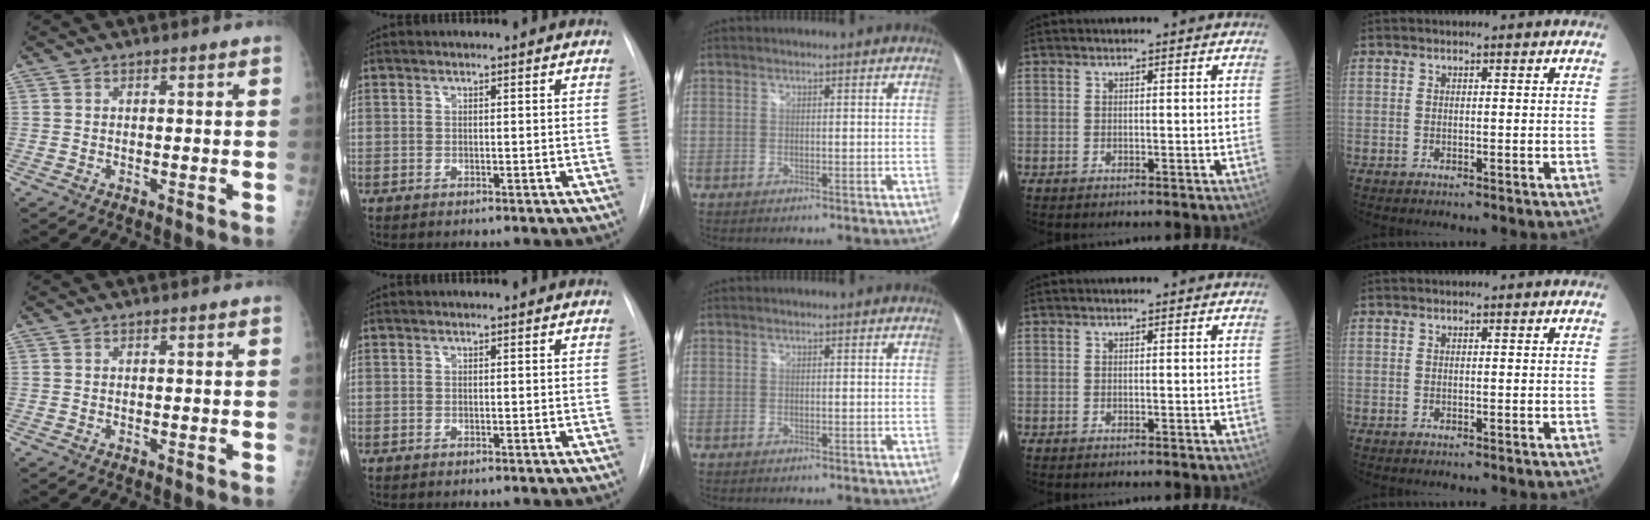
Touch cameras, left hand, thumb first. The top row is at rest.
{}